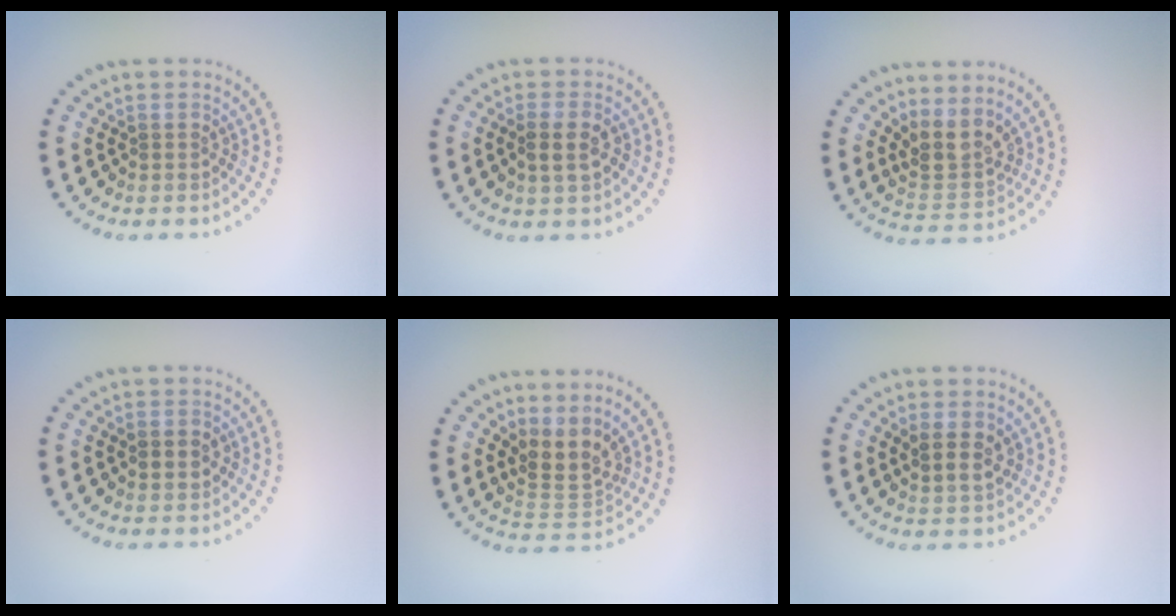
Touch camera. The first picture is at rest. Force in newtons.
{"total": 1.9, "press": 1.8, "slide": 0.2}
{"total": 3.2, "press": 2.5, "slide": 2.1}
{"total": 2.2, "press": 2.2, "slide": 0.2}
{"total": 3.4, "press": 2.6, "slide": 2.3}
{"total": 2.4, "press": 2.3, "slide": 0.9}